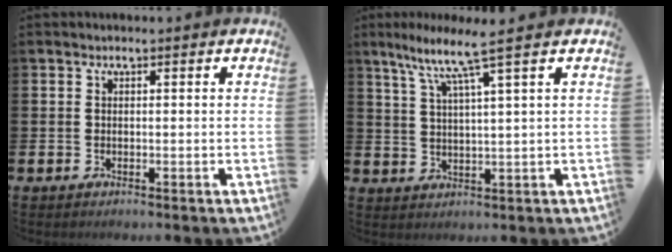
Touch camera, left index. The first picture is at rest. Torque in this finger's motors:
{"motor_torque": [1.22, -0.80, 0.50, 0.13]}